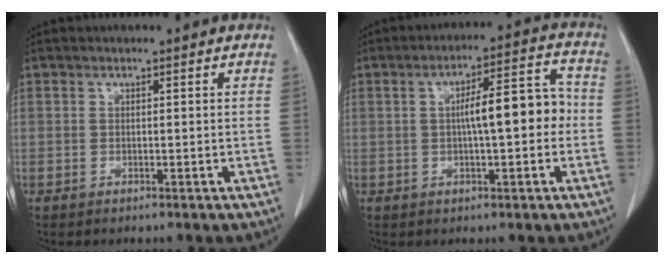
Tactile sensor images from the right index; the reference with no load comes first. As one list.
[{"total": 8.1, "force": [0.0, 2.2, 7.8], "torque": [-0.116, 0.032, 0.001]}]